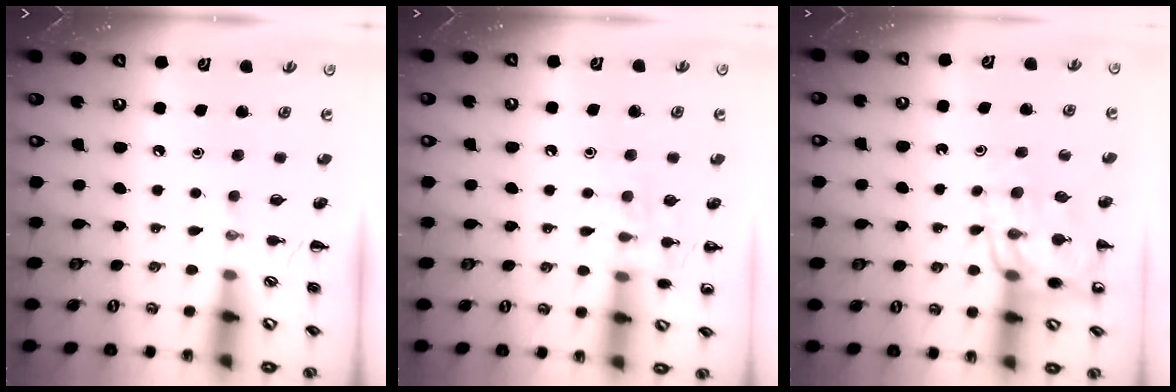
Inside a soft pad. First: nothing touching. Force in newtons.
{"total": 7.6, "press": 7.5, "slide": 1.0}
{"total": 12.4, "press": 12.1, "slide": 2.7}